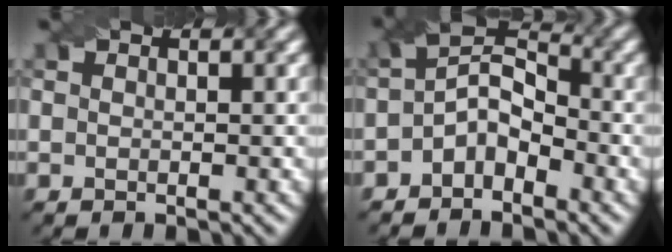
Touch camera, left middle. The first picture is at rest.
{"total": 4.0, "force": [-1.8, 2.4, 2.6], "torque": [-0.045, 0.008, -0.038]}